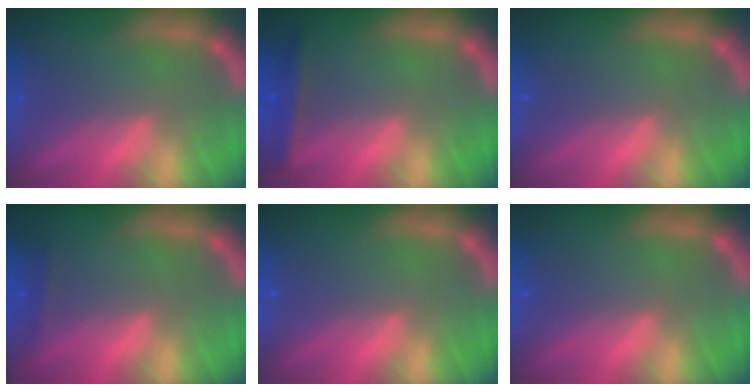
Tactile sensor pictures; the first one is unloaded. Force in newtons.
{"total": 2.4}
{"total": 0.0}
{"total": 0.9}
{"total": 0.0}
{"total": 0.0}